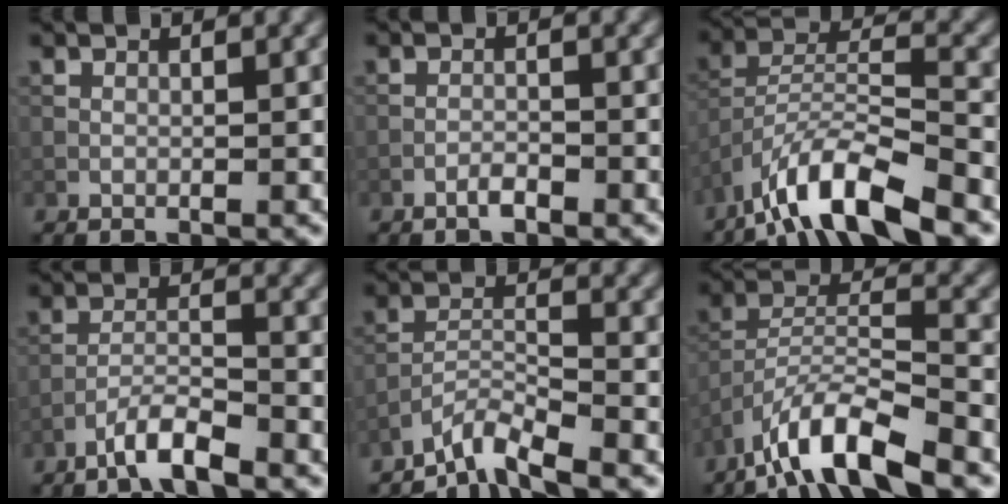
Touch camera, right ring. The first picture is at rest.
{"total": 1.3, "force": [-1.0, 0.3, 0.8], "torque": [-0.015, 0.003, -0.020]}
{"total": 8.7, "force": [-6.6, 2.0, 5.4], "torque": [-0.093, 0.001, -0.128]}
{"total": 3.7, "force": [-2.8, 0.5, 2.3], "torque": [-0.041, 0.009, -0.060]}
{"total": 3.6, "force": [-3.3, 0.1, 1.5], "torque": [-0.025, 0.003, -0.075]}
{"total": 7.8, "force": [-5.9, 1.6, 4.8], "torque": [-0.086, 0.002, -0.114]}